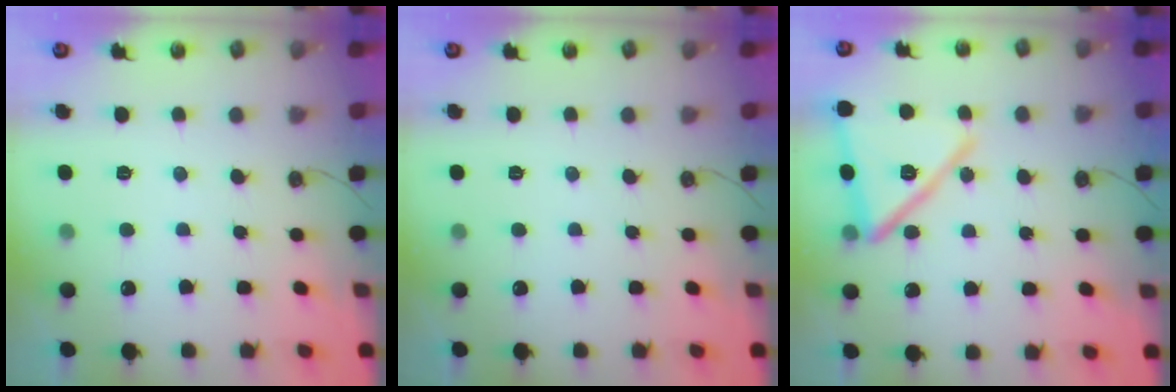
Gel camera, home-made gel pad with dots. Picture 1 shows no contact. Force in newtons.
{"total": 0.0}
{"total": 17.7, "press": 16.3, "slide": 6.9}